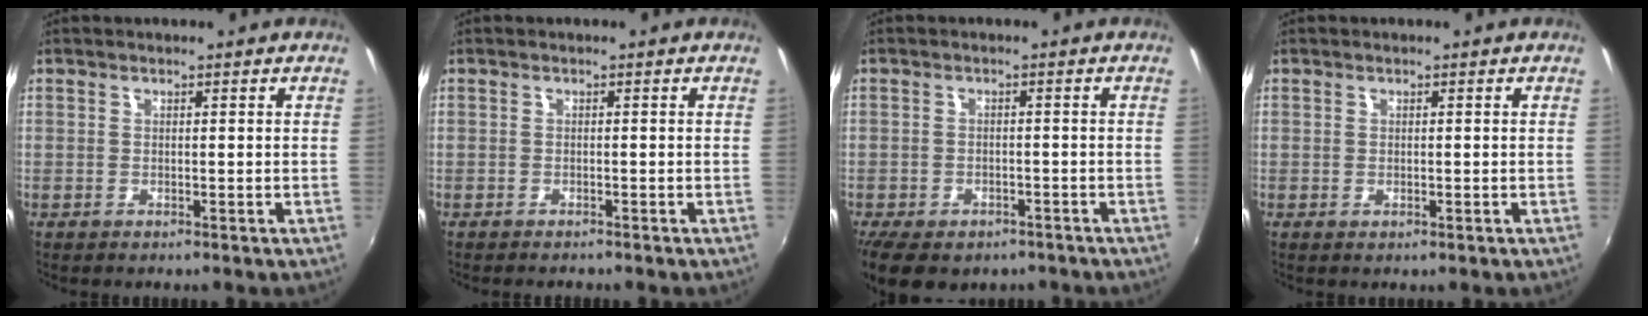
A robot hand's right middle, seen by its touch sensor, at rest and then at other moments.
{"total": 1.6, "force": [-1.5, 0.3, 0.4], "torque": [-0.014, -0.009, -0.024]}
{"total": 10.0, "force": [-6.7, 5.5, 5.0], "torque": [-0.114, -0.022, -0.098]}
{"total": 0.0}